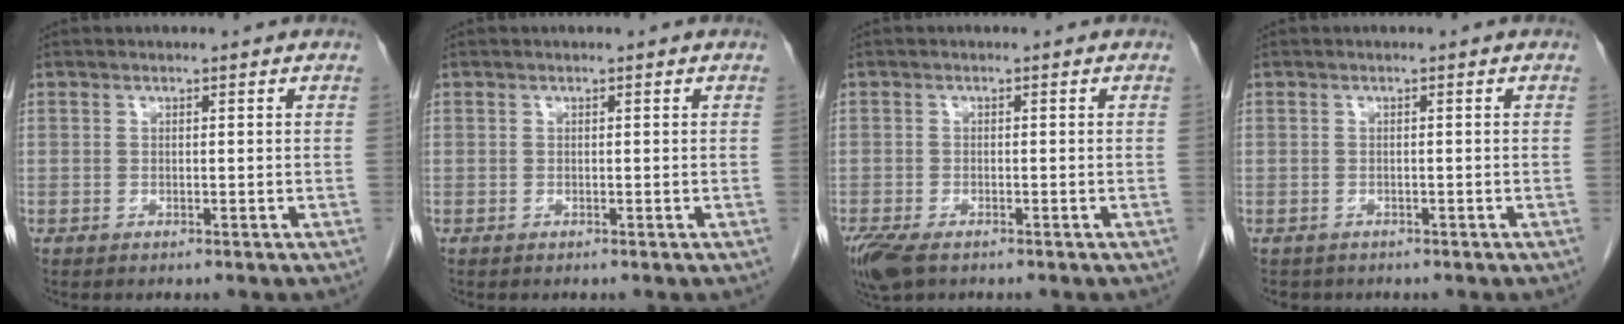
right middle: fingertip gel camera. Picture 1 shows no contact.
{"total": 0.0}
{"total": 5.8, "force": [-3.8, 2.5, 3.6], "torque": [-0.074, -0.014, -0.067]}
{"total": 1.8, "force": [-1.5, 1.1, 0.2], "torque": [-0.015, -0.002, -0.018]}